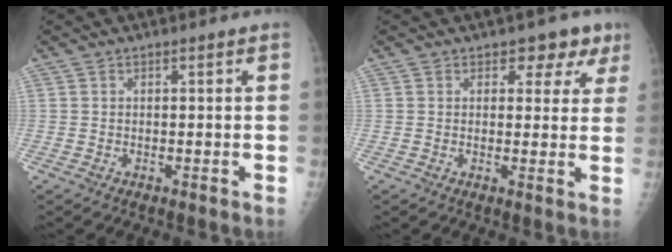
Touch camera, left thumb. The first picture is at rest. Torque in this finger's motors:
{"motor_torque": [0.02, 0.03, 0.07, 0.03, -0.01]}